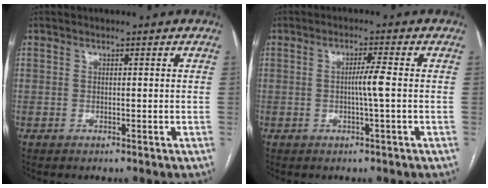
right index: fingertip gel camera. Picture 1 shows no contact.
{"total": 3.1, "force": [-0.3, -0.5, 3.1], "torque": [-0.054, 0.000, -0.005]}